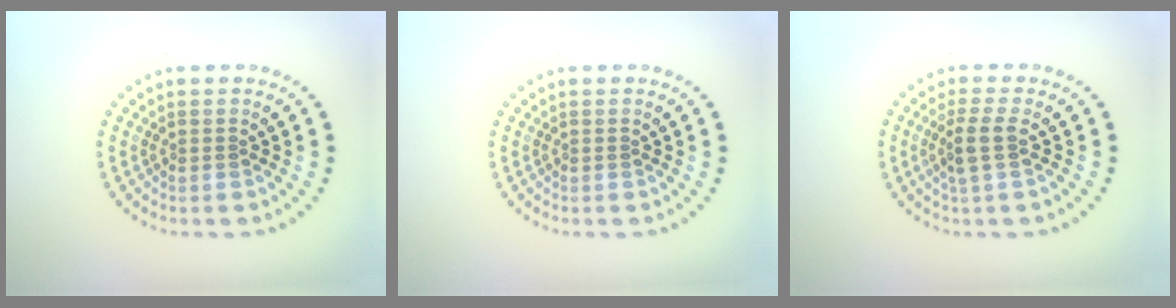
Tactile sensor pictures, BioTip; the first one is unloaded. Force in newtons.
{"total": 0.0}
{"total": 2.3, "press": 1.9, "slide": 1.4}